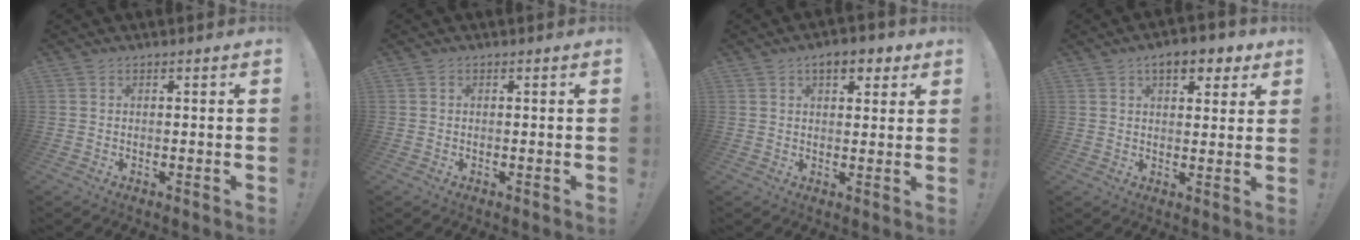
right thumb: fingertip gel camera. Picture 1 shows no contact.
{"total": 0.0}
{"total": 6.7, "force": [3.8, 3.5, 4.4], "torque": [-0.056, -0.008, 0.064]}
{"total": 7.8, "force": [4.5, 3.9, 5.1], "torque": [-0.064, -0.014, 0.077]}